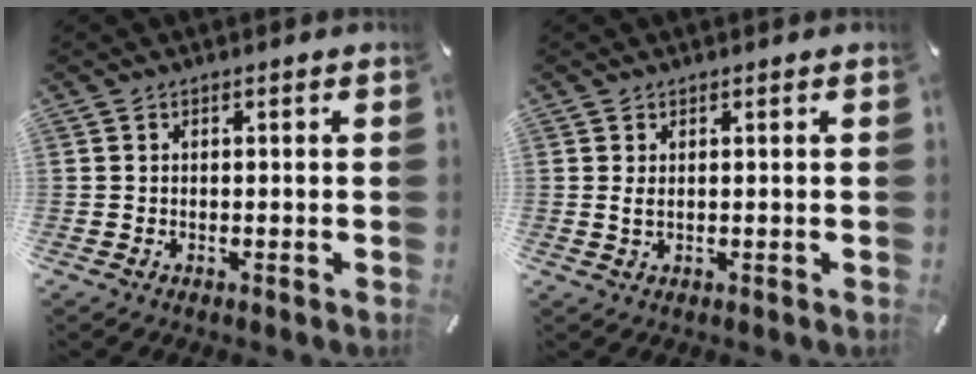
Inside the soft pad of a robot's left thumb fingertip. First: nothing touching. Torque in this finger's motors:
{"motor_torque": [-0.05, 0.06, -0.03, 0.03, 0.00]}